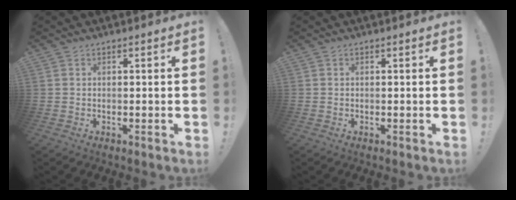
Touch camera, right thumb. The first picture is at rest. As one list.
[{"total": 0.0}]